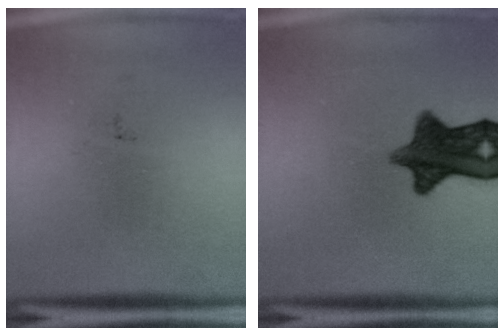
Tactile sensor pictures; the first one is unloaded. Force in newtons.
{"total": 10.4}